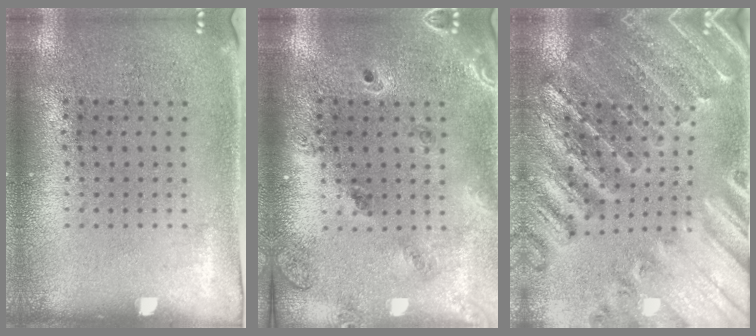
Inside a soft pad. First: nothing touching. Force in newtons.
{"total": 1.4, "press": 1.3, "slide": 0.3}
{"total": 2.8, "press": 2.7, "slide": 0.3}